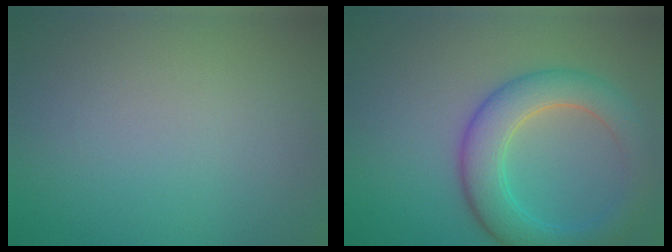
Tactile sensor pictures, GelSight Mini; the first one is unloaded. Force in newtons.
{"total": 5.7, "press": 5.7, "slide": 0.1}